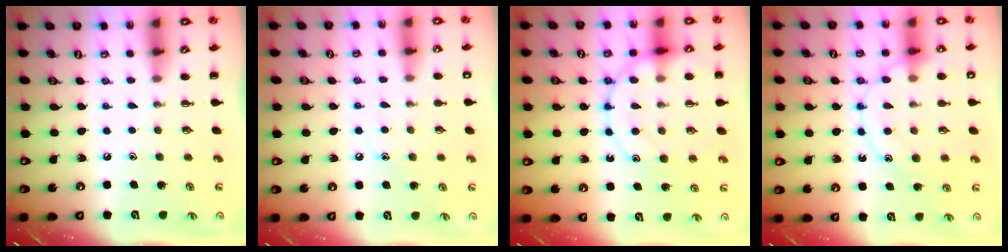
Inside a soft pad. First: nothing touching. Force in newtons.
{"total": 7.8, "press": 7.5, "slide": 2.0}
{"total": 15.7, "press": 15.5, "slide": 2.1}
{"total": 13.8, "press": 13.8, "slide": 0.9}